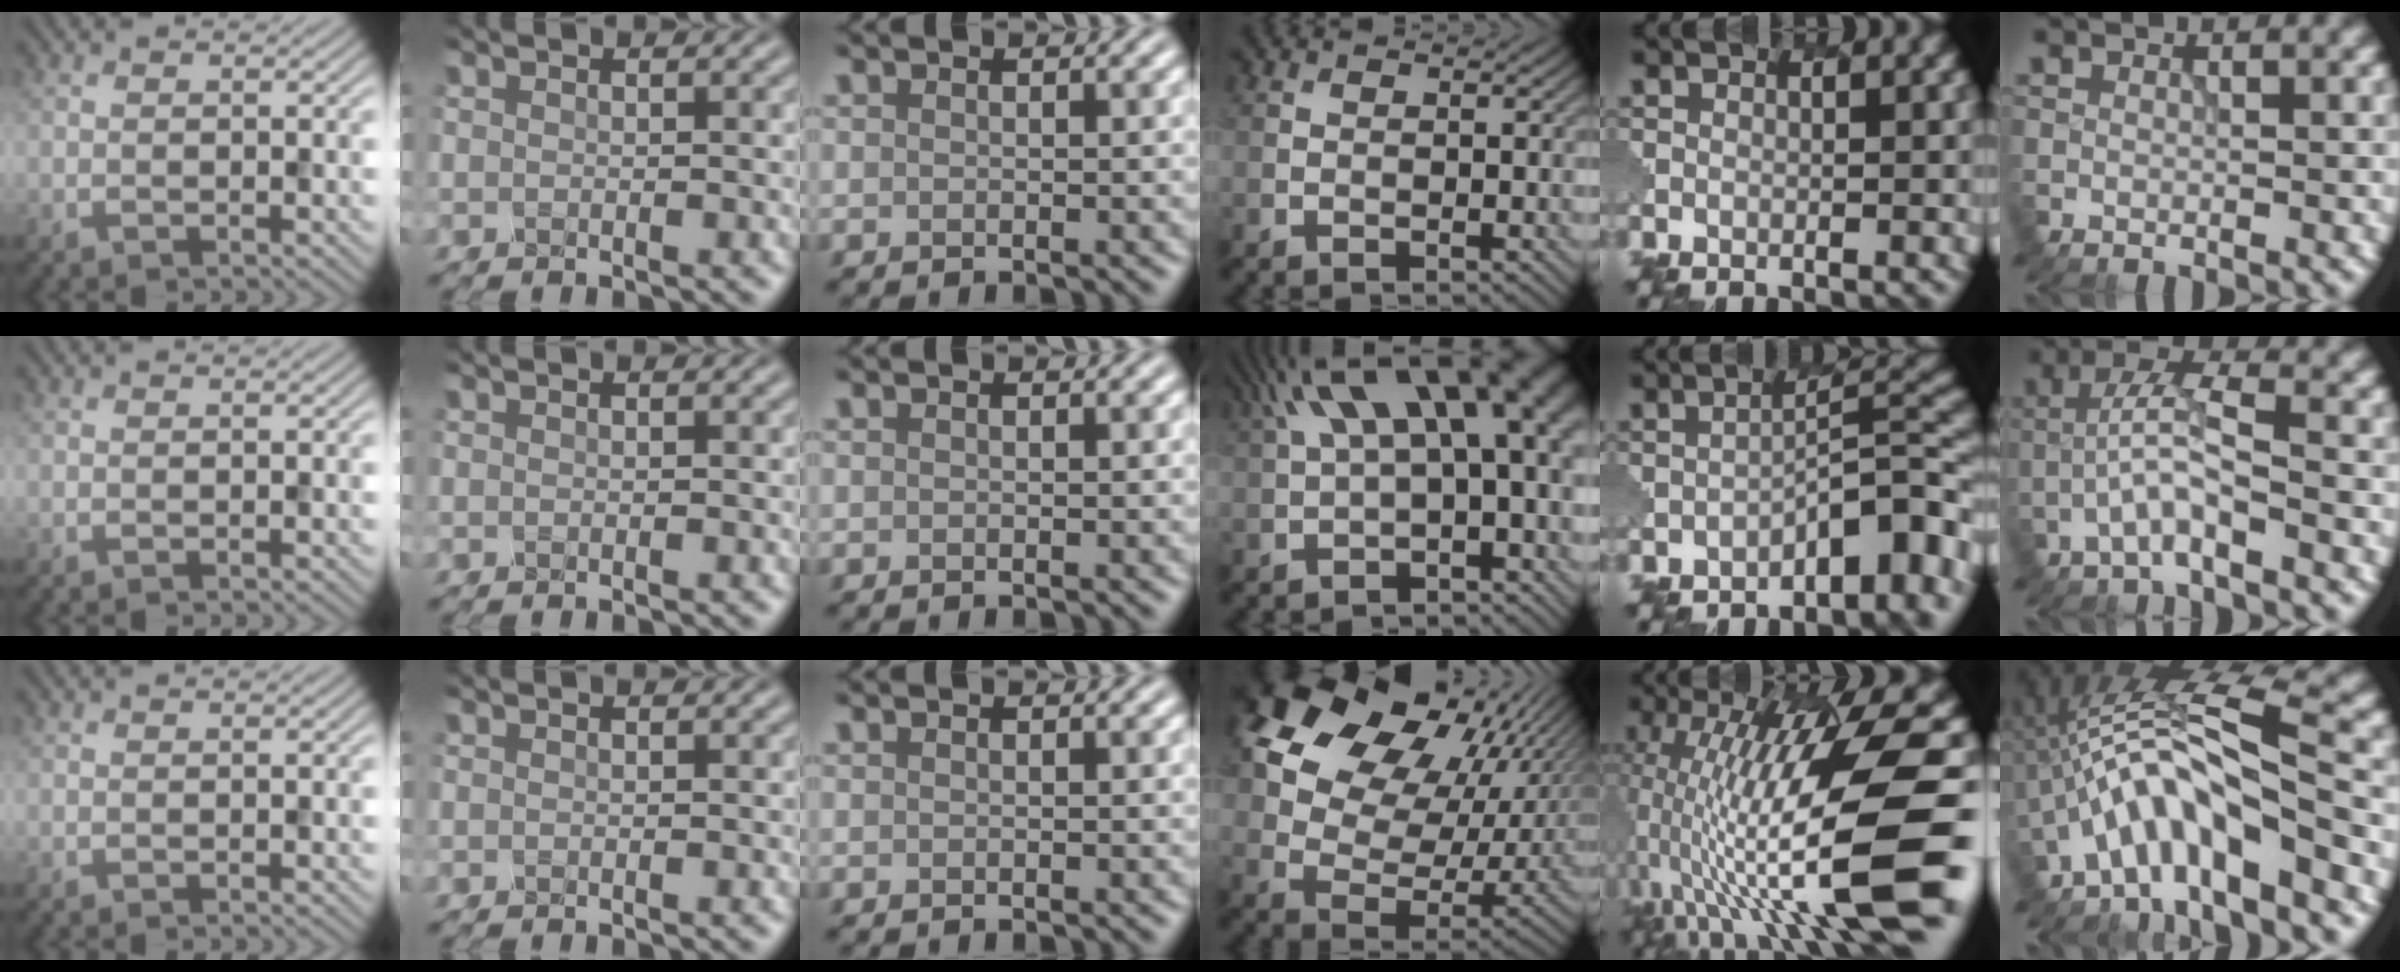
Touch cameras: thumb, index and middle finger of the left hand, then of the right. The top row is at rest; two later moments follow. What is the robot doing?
{"motion": "dispense", "object": "oil cruet"}